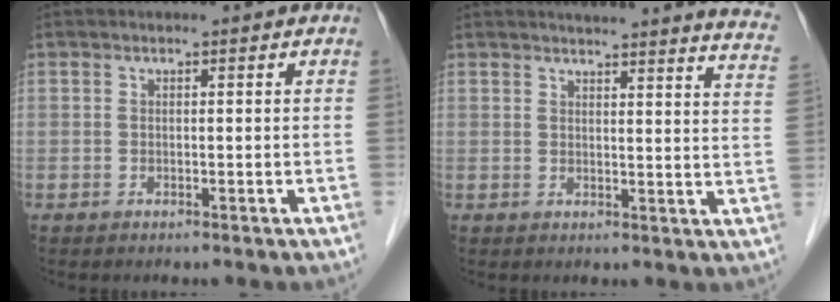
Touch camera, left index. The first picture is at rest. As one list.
[{"total": 15.7, "force": [14.6, 0.2, 5.9], "torque": [-0.063, -0.061, 0.147]}]